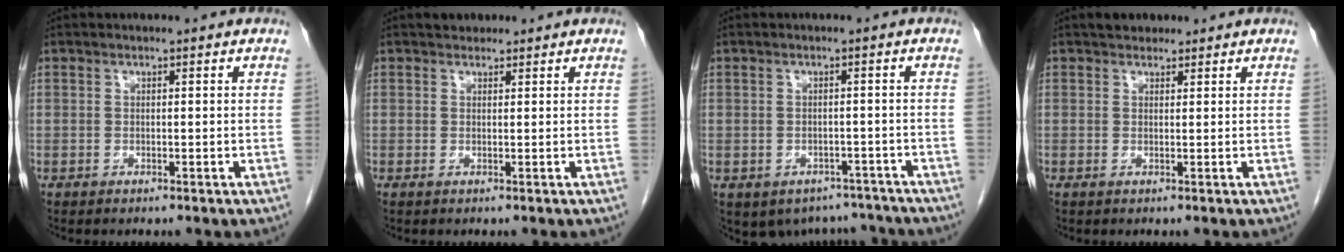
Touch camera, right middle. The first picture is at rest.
{"total": 1.9, "force": [1.5, 1.1, 0.5], "torque": [-0.009, 0.016, 0.022]}
{"total": 8.5, "force": [-6.7, 5.0, 1.2], "torque": [-0.014, 0.015, -0.075]}
{"total": 2.7, "force": [2.1, 1.5, 0.8], "torque": [-0.013, 0.019, 0.031]}